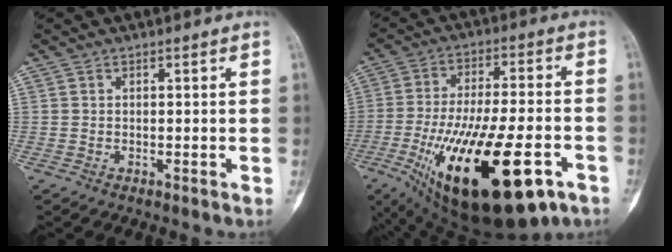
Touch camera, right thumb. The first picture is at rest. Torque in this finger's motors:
{"motor_torque": [2.43, 2.58, 2.50, -0.27, 0.85]}